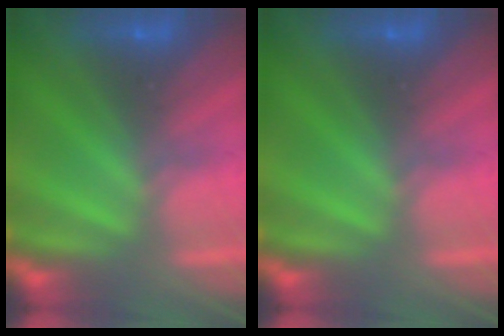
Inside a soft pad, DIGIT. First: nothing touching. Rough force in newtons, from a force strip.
{"total": 0.0}